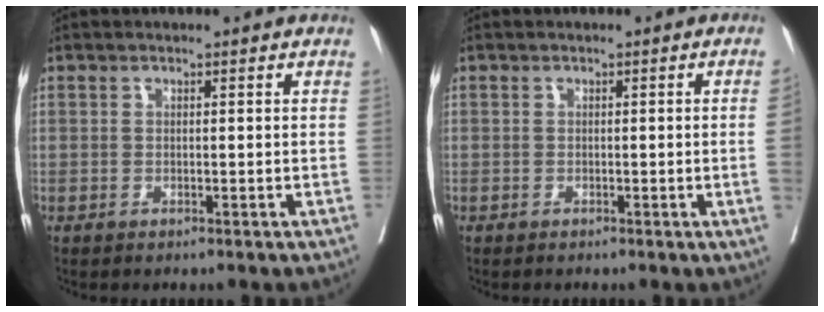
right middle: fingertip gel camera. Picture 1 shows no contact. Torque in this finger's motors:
{"motor_torque": [0.13, -1.74, -1.05, -0.21]}